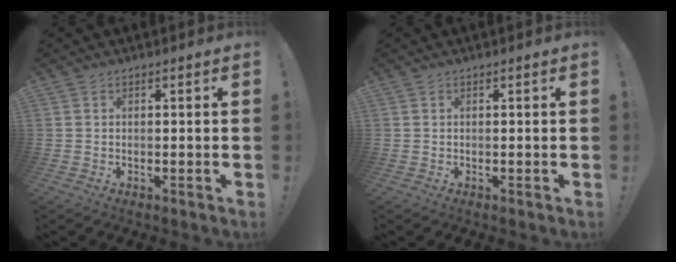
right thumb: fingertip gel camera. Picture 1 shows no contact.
{"total": 0.0}